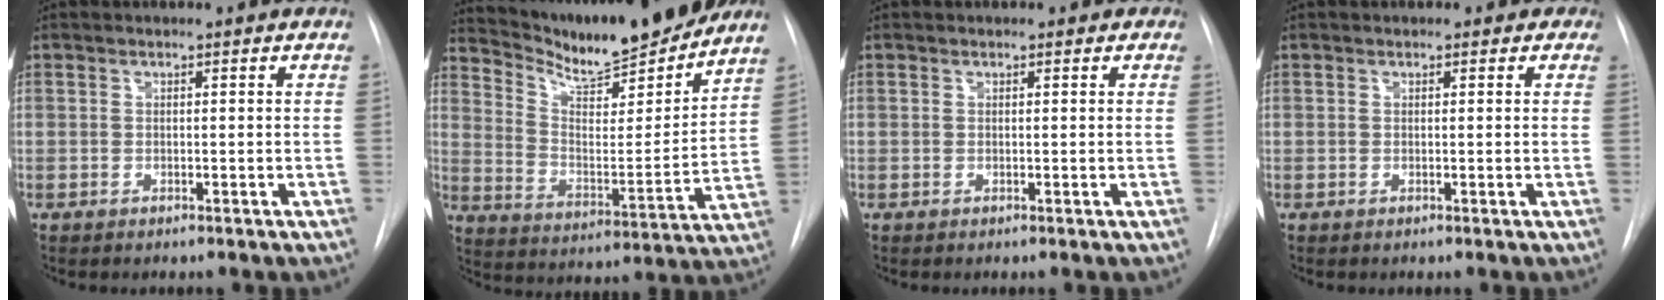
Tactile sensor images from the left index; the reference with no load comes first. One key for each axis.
{"total": 19.5, "fx": 17.6, "fy": 1.5, "fz": 8.1, "tx": -0.142, "ty": -0.035, "tz": 0.273}
{"total": 0.7, "fx": 0.5, "fy": 0.5, "fz": 0.1, "tx": 0.003, "ty": -0.001, "tz": 0.000}
{"total": 1.7, "fx": 1.2, "fy": 1.2, "fz": 0.2, "tx": 0.012, "ty": -0.004, "tz": 0.001}